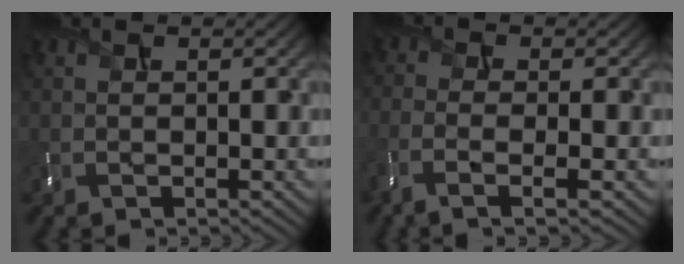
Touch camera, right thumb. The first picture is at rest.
{"total": 5.3, "force": [-2.8, 1.5, 4.2], "torque": [-0.086, -0.009, -0.065]}